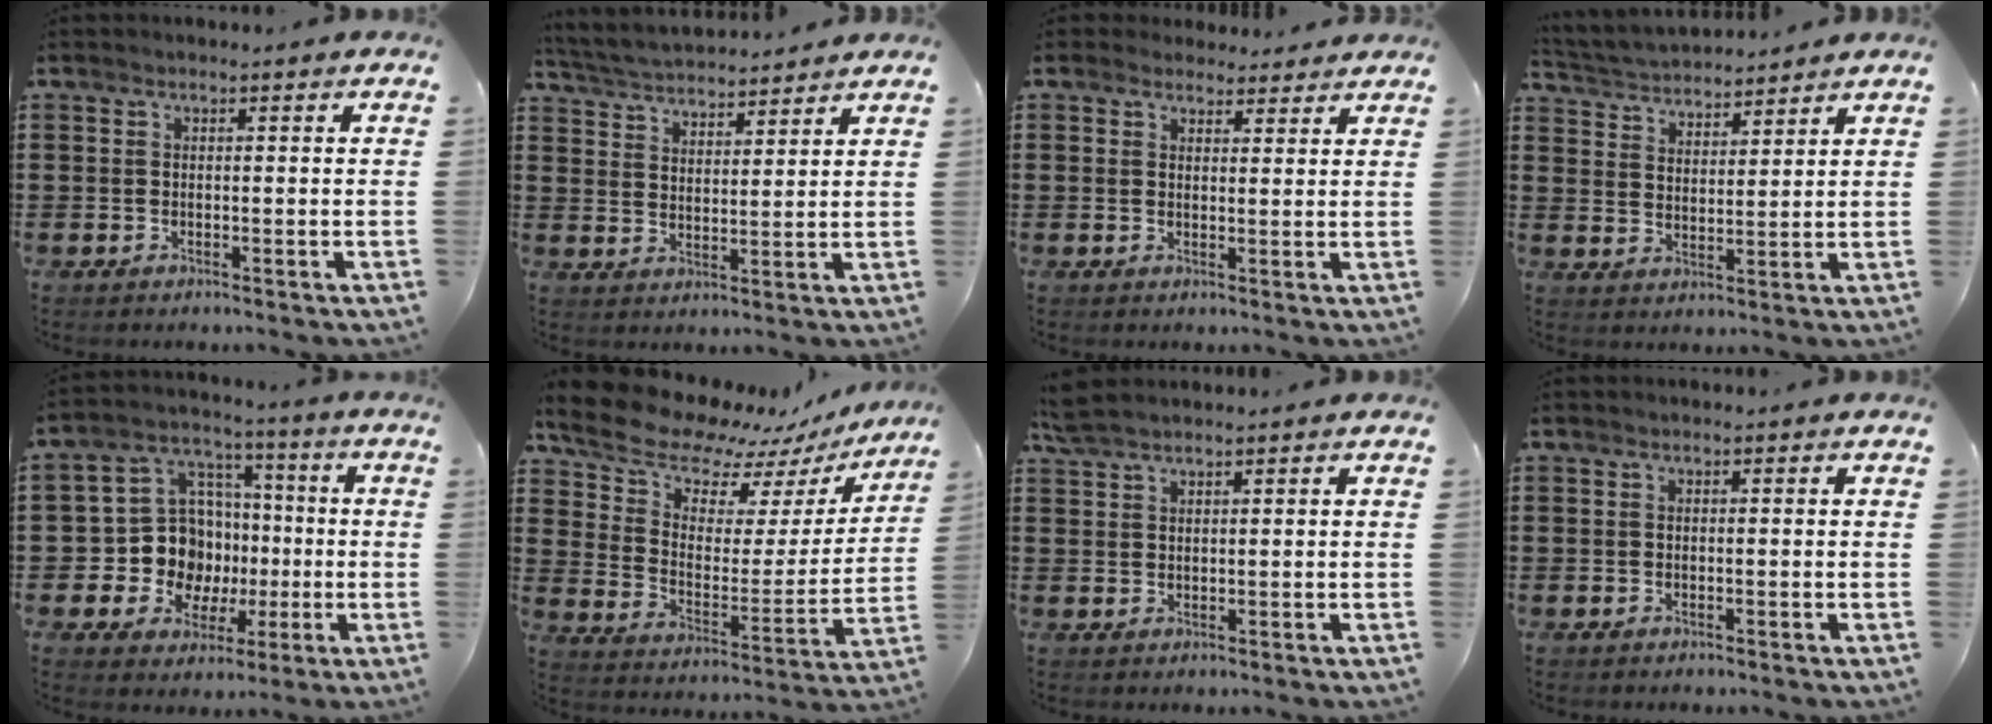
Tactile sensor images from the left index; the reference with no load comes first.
{"total": 4.1, "force": [4.1, 0.2, 0.2], "torque": [-0.023, -0.022, 0.072]}
{"total": 2.9, "force": [2.6, 1.2, 0.2], "torque": [-0.004, -0.003, 0.049]}
{"total": 3.5, "force": [3.5, 0.5, -0.2], "torque": [-0.015, -0.017, 0.060]}
{"total": 11.0, "force": [-1.2, 10.4, 3.3], "torque": [-0.105, 0.006, -0.013]}
{"total": 10.9, "force": [9.8, 3.7, 2.9], "torque": [-0.098, -0.071, 0.170]}
{"total": 2.9, "force": [2.6, 0.6, 1.2], "torque": [-0.031, 0.001, 0.050]}
{"total": 0.0}